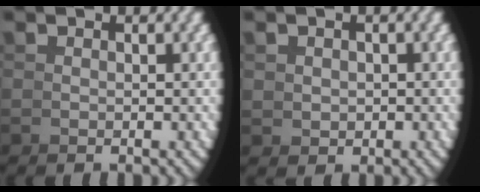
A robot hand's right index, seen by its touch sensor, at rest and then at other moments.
{"total": 0.9, "force": [0.6, 0.6, 0.3], "torque": [0.003, -0.001, 0.019]}